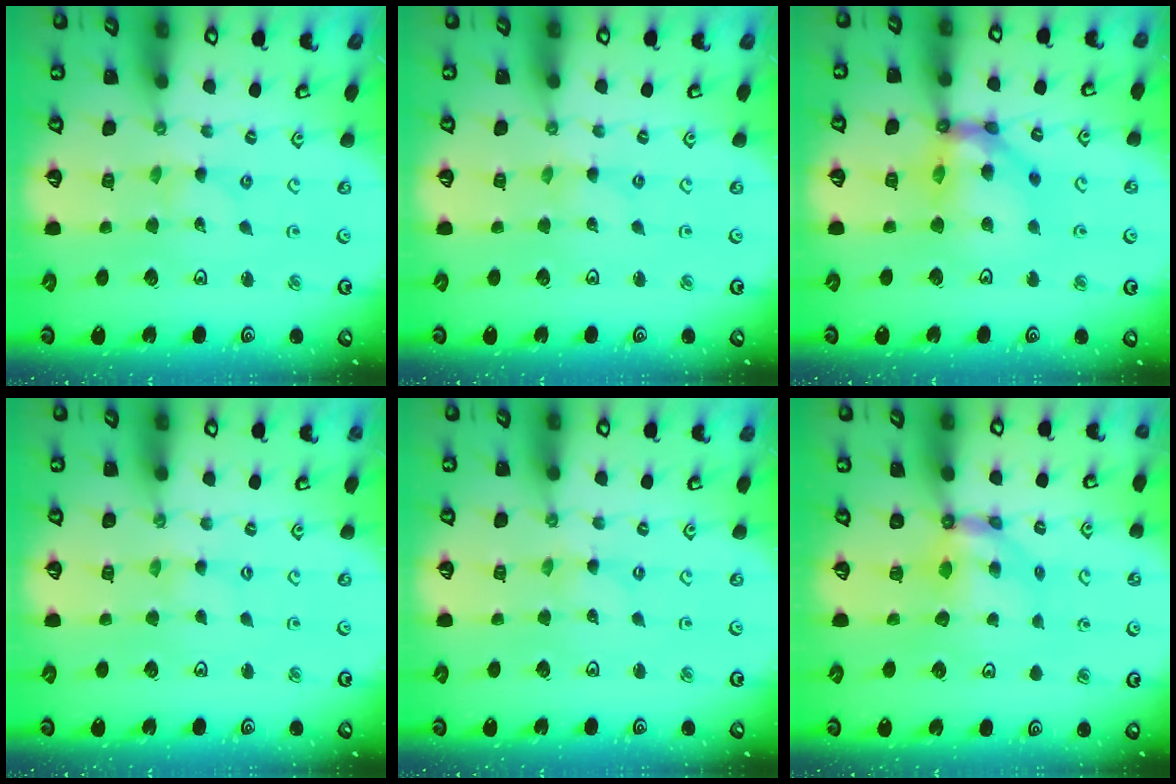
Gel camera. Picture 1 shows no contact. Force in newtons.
{"total": 0.0}
{"total": 14.8, "press": 14.6, "slide": 2.0}
{"total": 0.5, "press": 0.5, "slide": 0.1}
{"total": 0.0}
{"total": 6.2, "press": 6.1, "slide": 0.7}